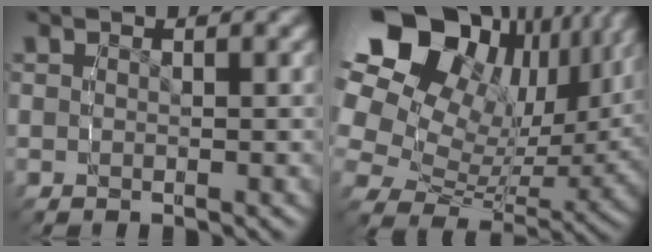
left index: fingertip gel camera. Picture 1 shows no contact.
{"total": 19.8, "force": [5.8, 14.3, 12.4], "torque": [-0.200, 0.018, 0.071]}